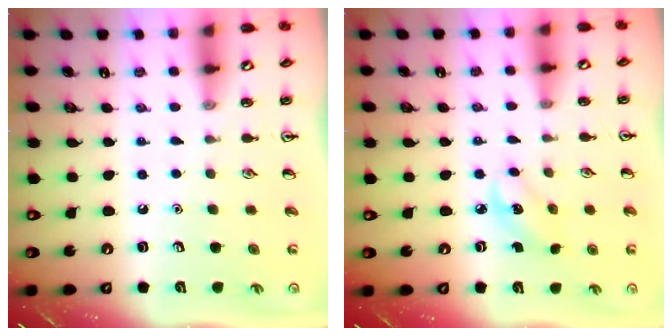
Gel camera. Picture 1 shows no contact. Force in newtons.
{"total": 2.9, "press": 2.8, "slide": 0.7}